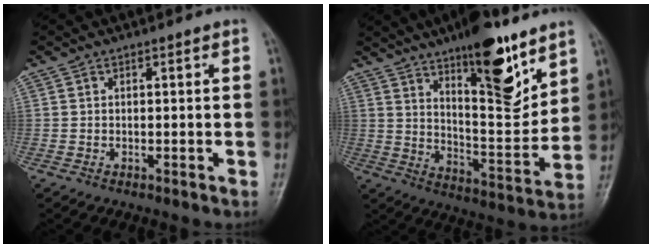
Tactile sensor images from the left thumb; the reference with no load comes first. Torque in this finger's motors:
{"motor_torque": [2.75, 1.15, 1.61, -1.16, 0.15]}